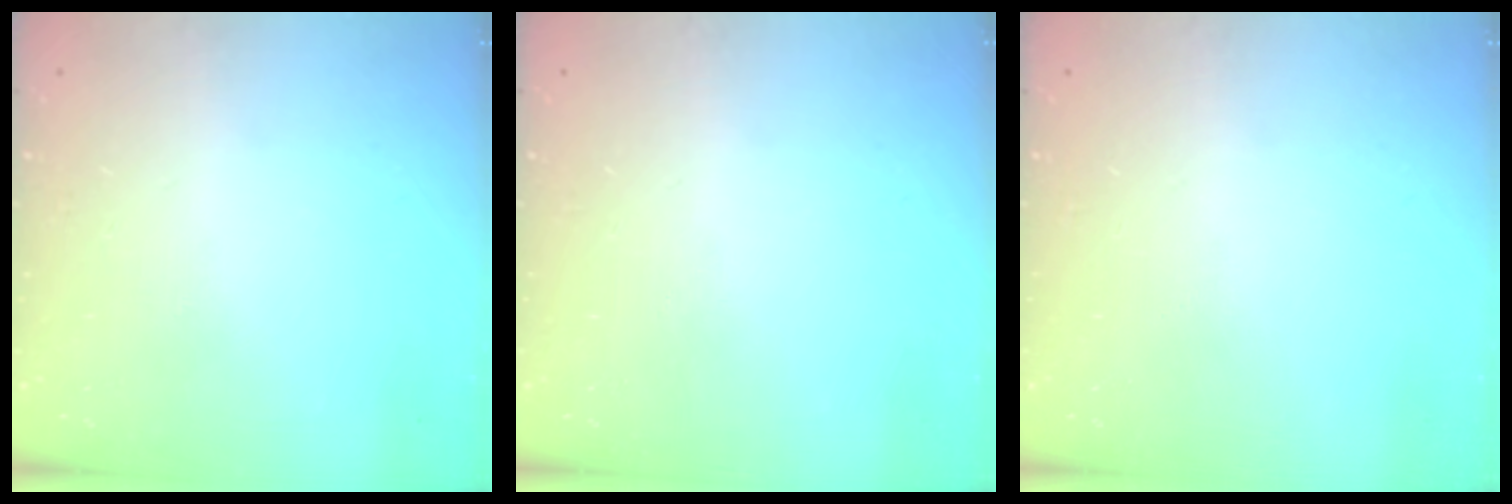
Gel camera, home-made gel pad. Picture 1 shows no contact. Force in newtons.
{"total": 0.0}
{"total": 0.0}